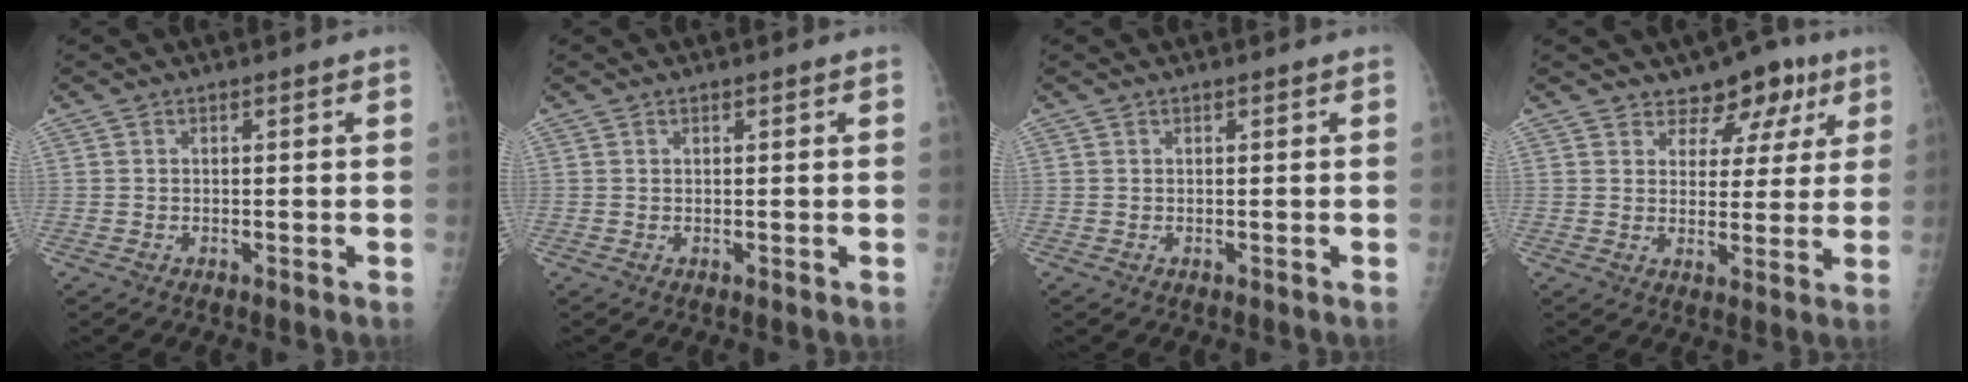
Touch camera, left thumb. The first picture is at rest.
{"total": 0.0}
{"total": 0.0}
{"total": 7.7, "force": [5.3, 5.0, 2.6], "torque": [0.006, -0.023, 0.070]}